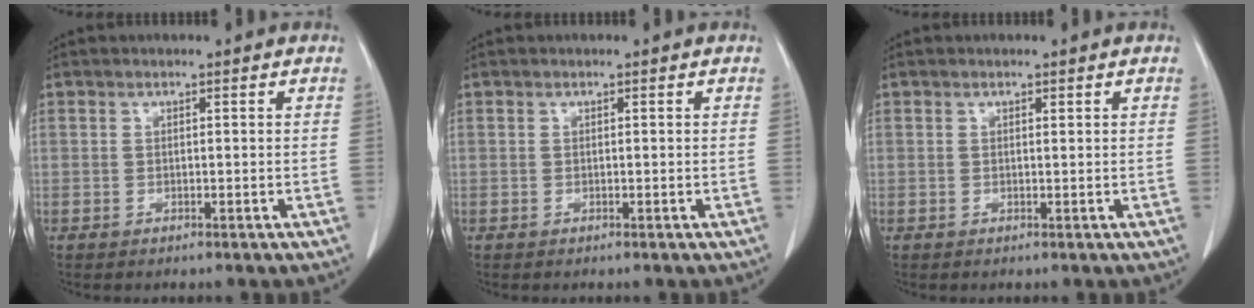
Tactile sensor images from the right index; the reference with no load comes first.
{"total": 0.0}
{"total": 0.0}